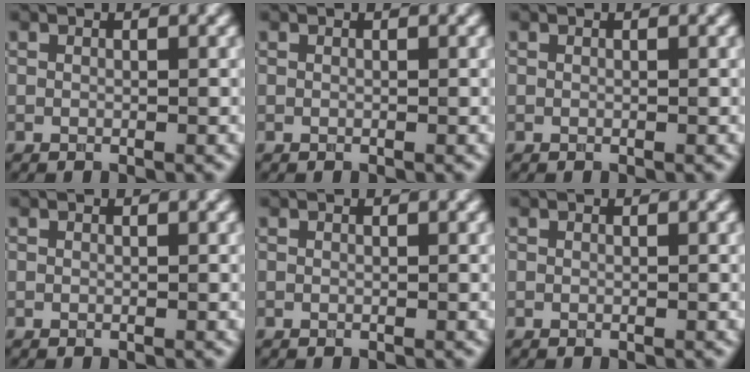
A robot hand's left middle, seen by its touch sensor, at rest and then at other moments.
{"total": 0.0}
{"total": 0.0}
{"total": 0.0}
{"total": 0.0}
{"total": 0.0}